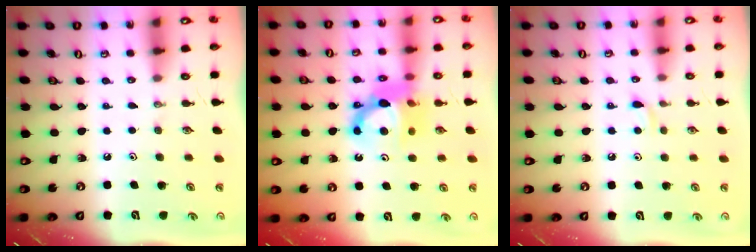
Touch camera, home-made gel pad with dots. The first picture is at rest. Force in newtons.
{"total": 11.9, "press": 11.9, "slide": 1.1}
{"total": 4.4, "press": 4.3, "slide": 0.6}